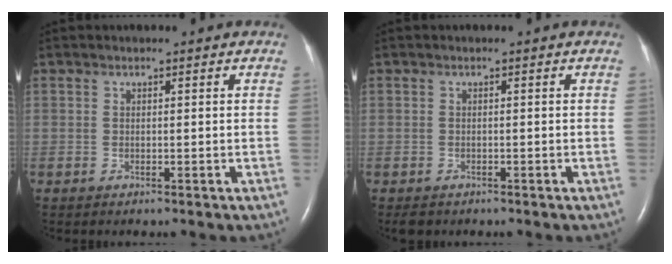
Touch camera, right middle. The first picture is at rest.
{"total": 1.3, "force": [-1.0, 0.7, 0.3], "torque": [-0.010, -0.001, -0.013]}